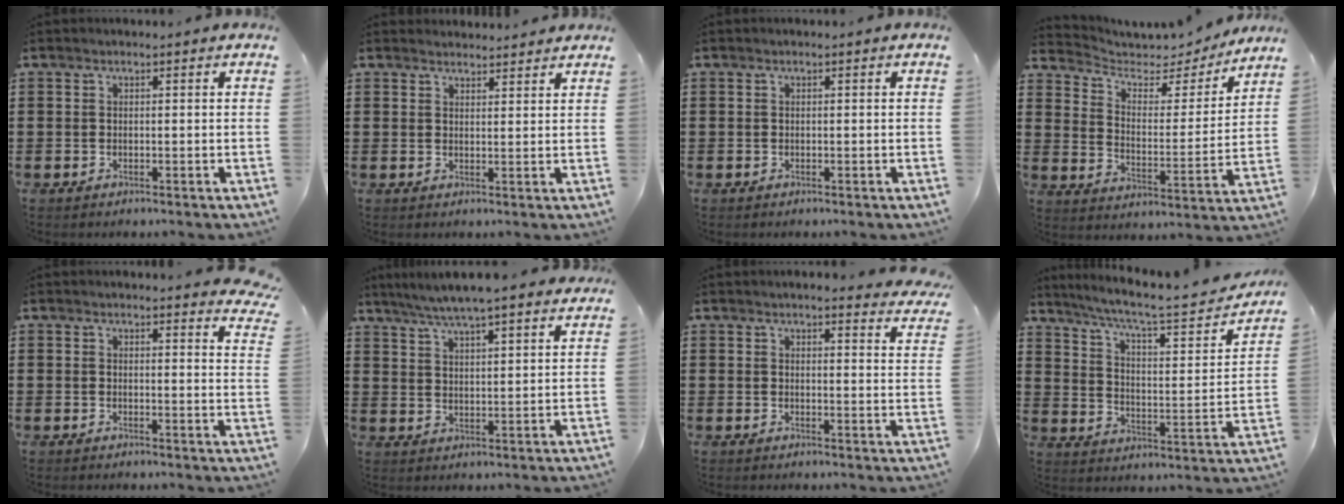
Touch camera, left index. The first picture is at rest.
{"total": 2.2, "force": [2.2, 0.2, -0.2], "torque": [-0.003, -0.003, 0.042]}
{"total": 0.0}
{"total": 4.2, "force": [3.7, 1.9, 0.8], "torque": [-0.041, -0.027, 0.057]}
{"total": 2.5, "force": [2.5, 0.0, 0.5], "torque": [-0.011, -0.011, 0.046]}
{"total": 5.4, "force": [4.8, 0.1, 2.5], "torque": [-0.062, -0.017, 0.085]}
{"total": 2.9, "force": [2.8, -0.4, 0.6], "torque": [-0.015, -0.016, 0.049]}
{"total": 6.9, "force": [5.5, 0.6, 4.0], "torque": [-0.102, -0.035, 0.087]}